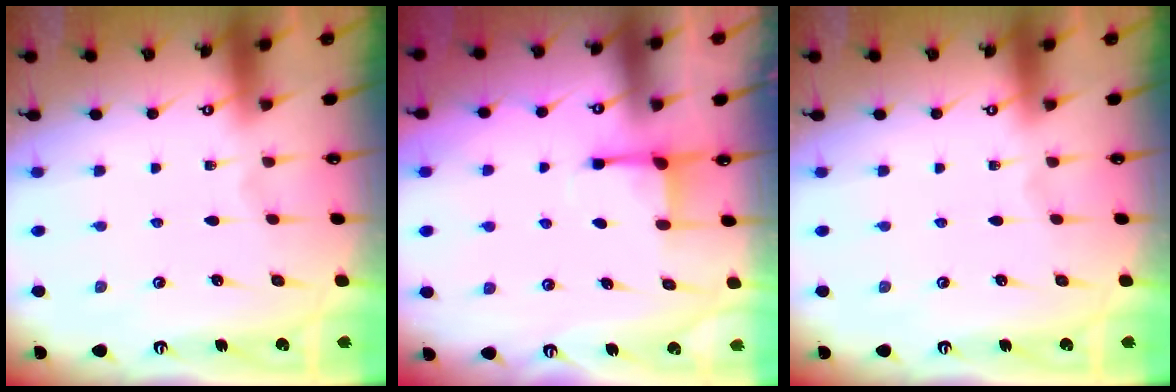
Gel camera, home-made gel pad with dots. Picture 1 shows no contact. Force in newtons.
{"total": 3.0, "press": 3.0, "slide": 0.4}
{"total": 0.0}